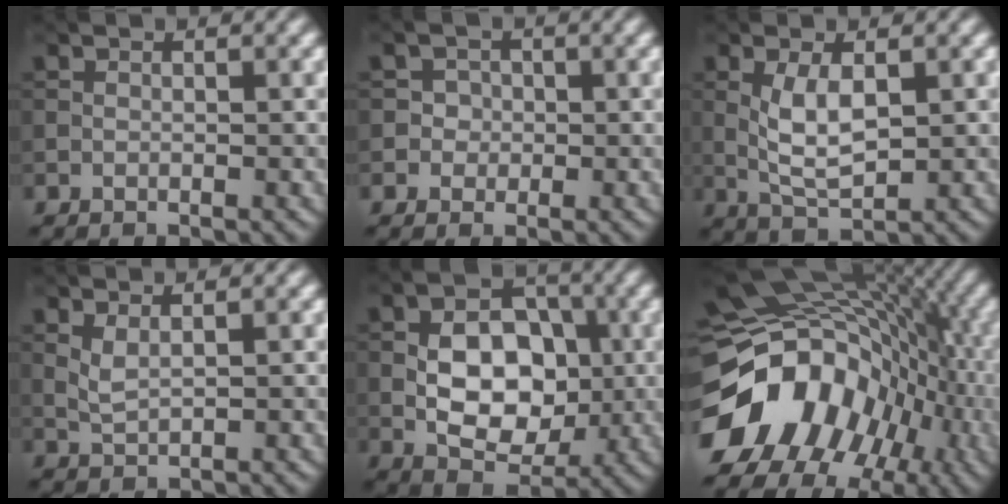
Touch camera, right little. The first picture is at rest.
{"total": 1.8, "force": [0.0, 1.7, 0.5], "torque": [0.000, 0.000, 0.001]}
{"total": 3.4, "force": [0.1, 1.3, 3.2], "torque": [-0.070, -0.002, 0.004]}
{"total": 1.3, "force": [0.6, 0.4, 1.1], "torque": [-0.033, -0.002, 0.015]}
{"total": 7.7, "force": [-1.0, 5.0, 5.8], "torque": [-0.094, 0.004, -0.021]}
{"total": 15.9, "force": [-5.1, 11.9, 9.2], "torque": [-0.174, -0.014, -0.092]}